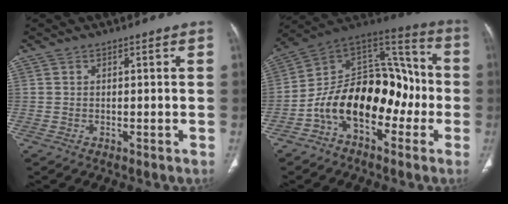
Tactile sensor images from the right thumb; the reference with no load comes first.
{"total": 19.1, "force": [-5.7, 11.9, 13.9], "torque": [-0.193, 0.084, -0.101]}